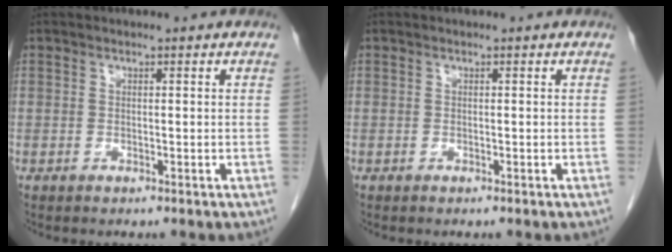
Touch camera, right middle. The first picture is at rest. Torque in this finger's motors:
{"motor_torque": [-0.36, -0.26, -0.08, -0.01]}